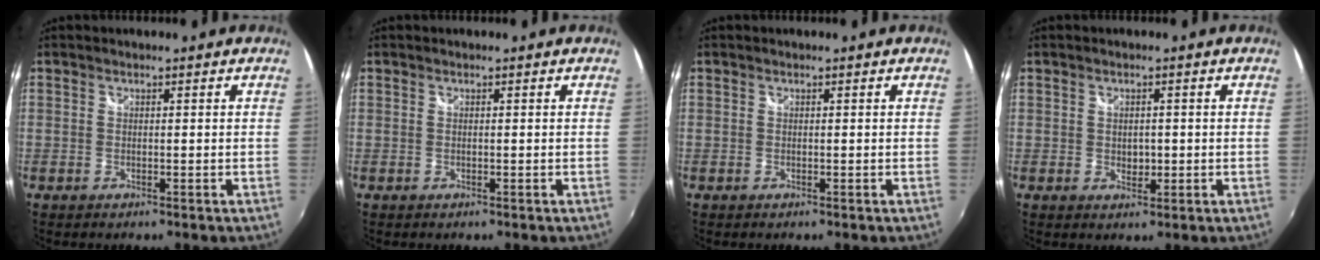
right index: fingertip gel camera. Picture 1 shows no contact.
{"total": 0.0}
{"total": 0.0}
{"total": 2.1, "force": [-0.1, 1.7, 1.2], "torque": [-0.016, -0.002, 0.000]}